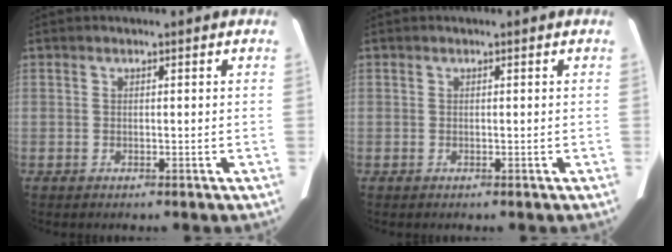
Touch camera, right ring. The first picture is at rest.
{"total": 0.0}